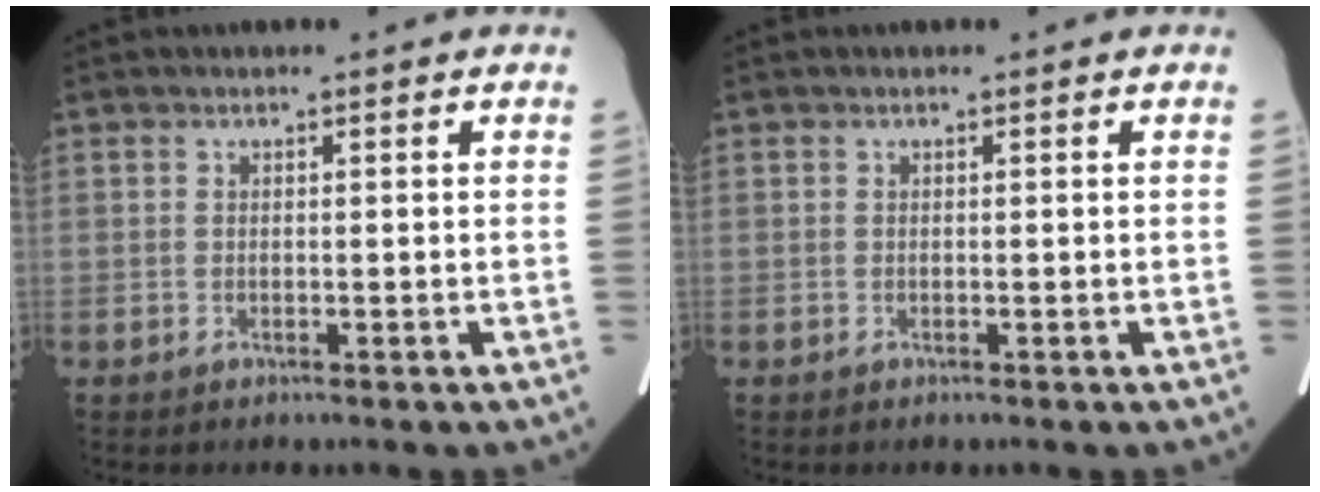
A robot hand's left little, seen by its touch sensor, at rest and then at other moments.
{"total": 0.0}